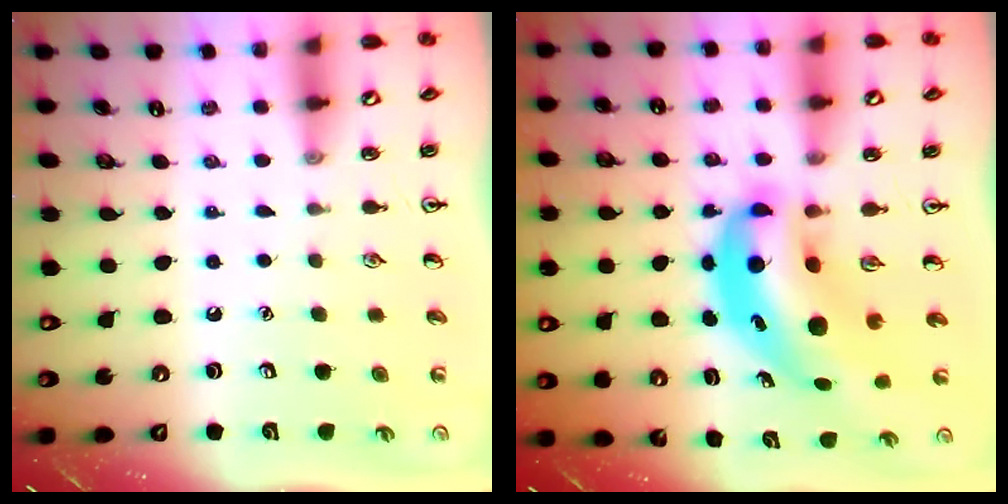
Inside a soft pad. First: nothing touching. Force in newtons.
{"total": 10.4, "press": 10.0, "slide": 2.9}